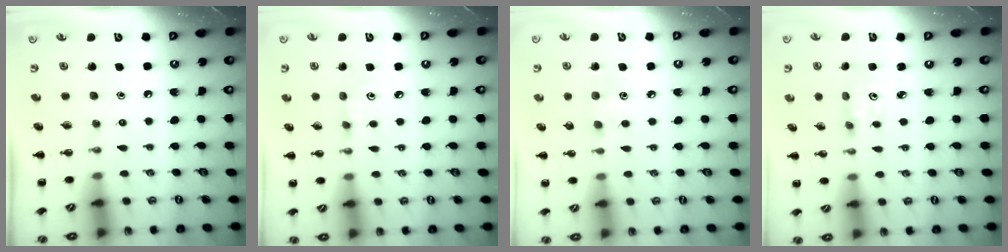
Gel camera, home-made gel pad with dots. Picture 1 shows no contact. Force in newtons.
{"total": 4.3, "press": 4.1, "slide": 1.4}
{"total": 6.6, "press": 6.3, "slide": 1.8}
{"total": 2.6, "press": 2.6, "slide": 0.3}